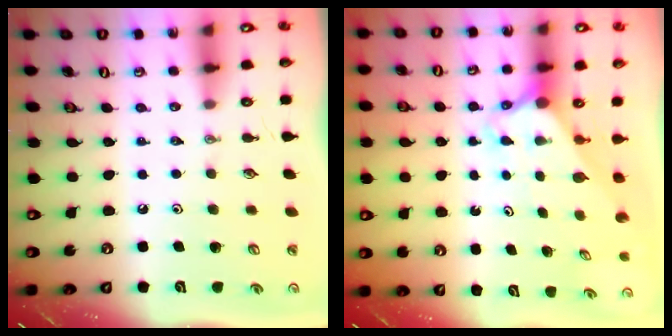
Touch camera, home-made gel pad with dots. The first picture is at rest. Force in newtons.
{"total": 2.6, "press": 2.6, "slide": 0.2}